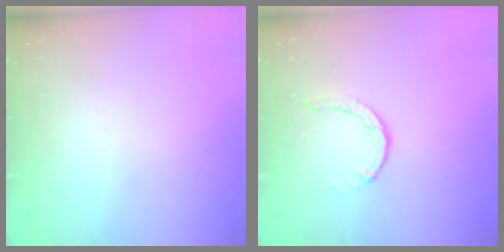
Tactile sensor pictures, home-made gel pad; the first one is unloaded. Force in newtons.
{"total": 1.8, "press": 1.8, "slide": 0.2}